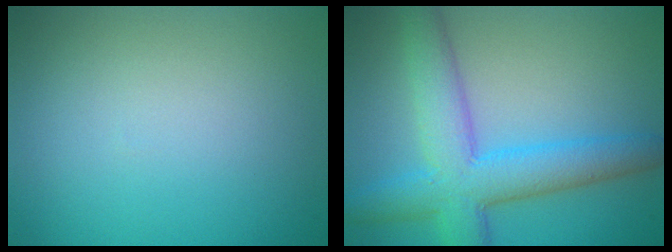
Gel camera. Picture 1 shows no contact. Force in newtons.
{"total": 7.2, "press": 7.2, "slide": 0.2}